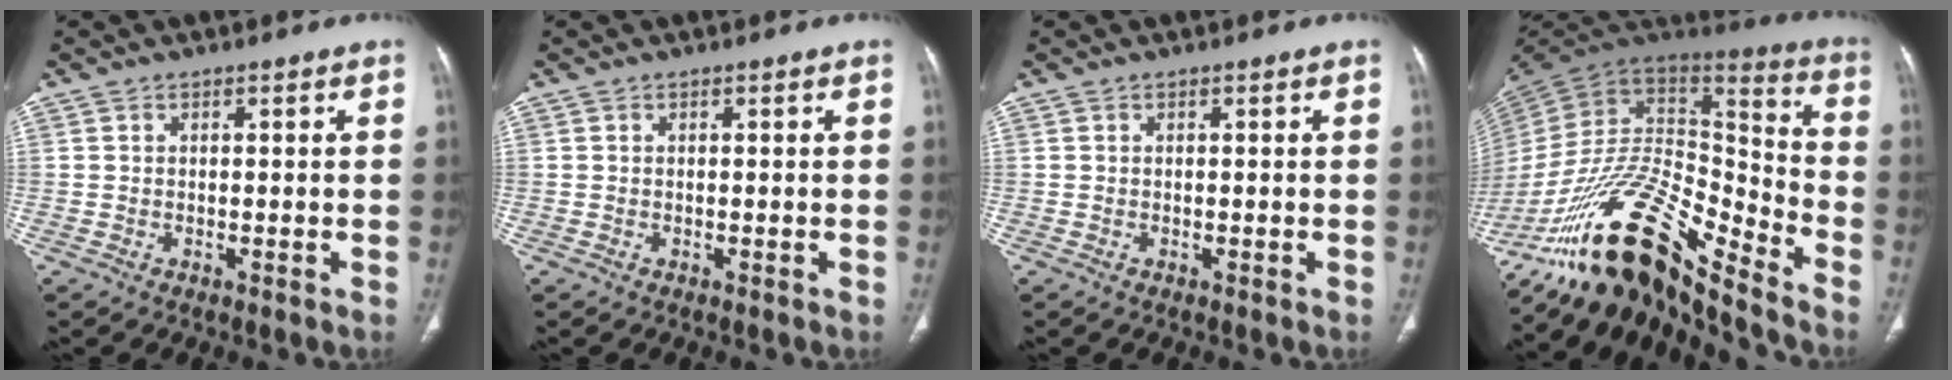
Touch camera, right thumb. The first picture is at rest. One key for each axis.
{"total": 0.0}
{"total": 0.0}
{"total": 23.3, "fx": -17.0, "fy": 6.7, "fz": 14.5, "tx": -0.248, "ty": 0.089, "tz": -0.304}